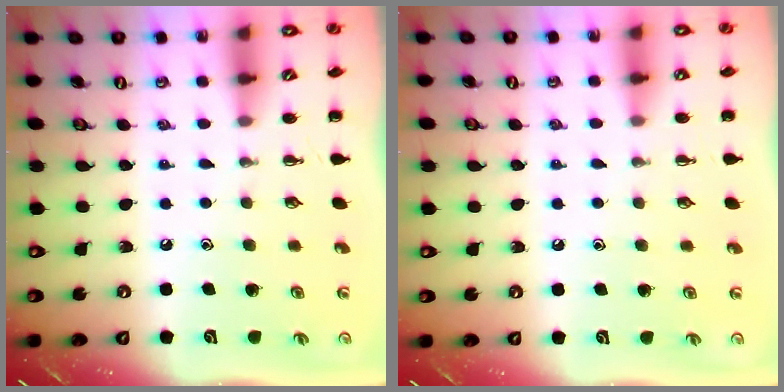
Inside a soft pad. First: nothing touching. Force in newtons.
{"total": 3.5, "press": 3.2, "slide": 1.3}